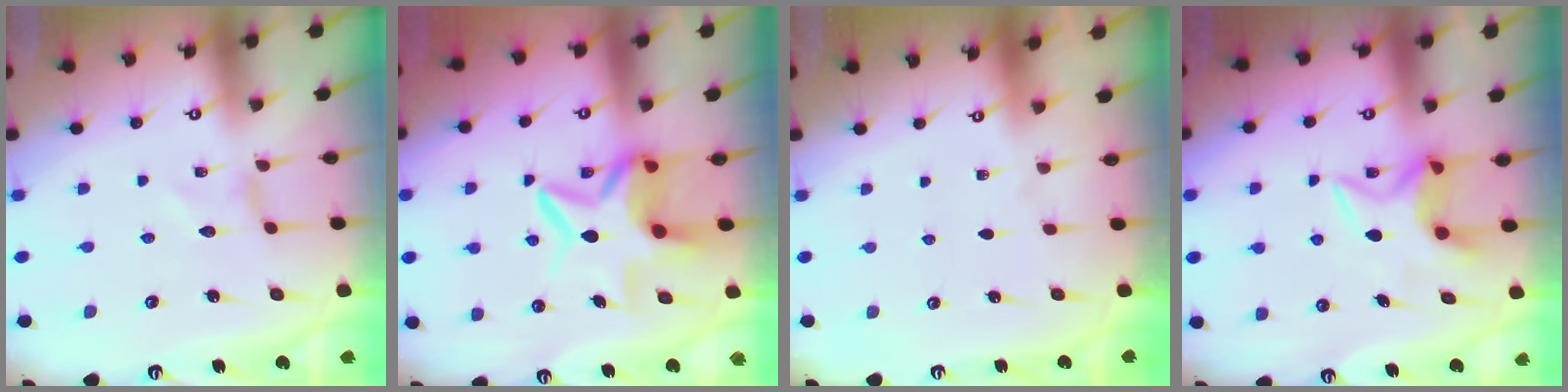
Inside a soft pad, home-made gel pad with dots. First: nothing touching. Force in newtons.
{"total": 10.3, "press": 10.2, "slide": 1.6}
{"total": 0.0}
{"total": 6.2, "press": 6.2, "slide": 0.3}